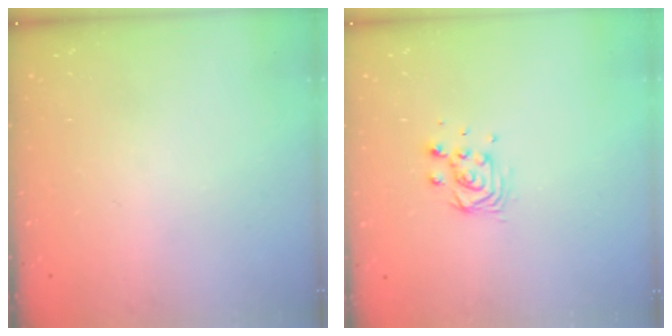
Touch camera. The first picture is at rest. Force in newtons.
{"total": 5.2, "press": 5.2, "slide": 0.3}